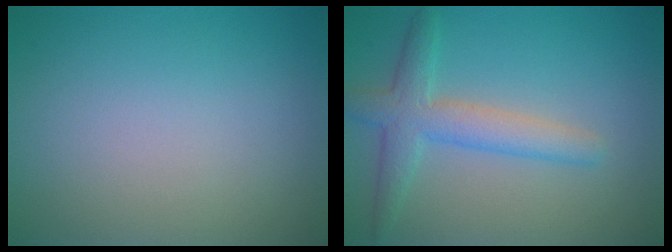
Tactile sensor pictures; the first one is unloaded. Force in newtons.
{"total": 3.9, "press": 3.9, "slide": 0.1}